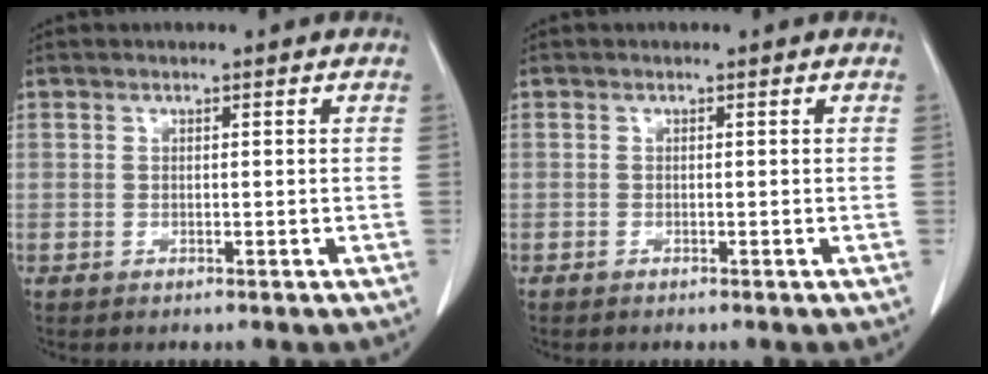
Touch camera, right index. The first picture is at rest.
{"total": 0.0}